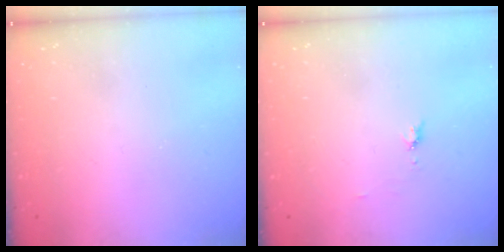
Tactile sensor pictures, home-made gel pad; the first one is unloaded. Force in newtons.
{"total": 4.8, "press": 4.7, "slide": 0.6}